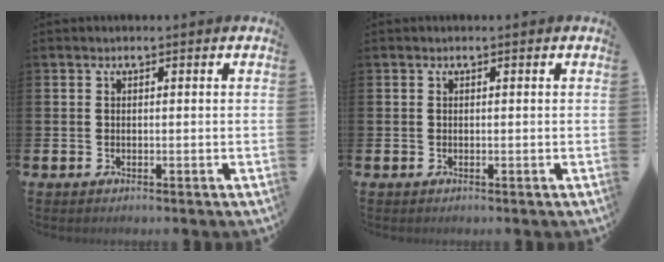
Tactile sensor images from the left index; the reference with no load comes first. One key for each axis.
{"total": 0.0}